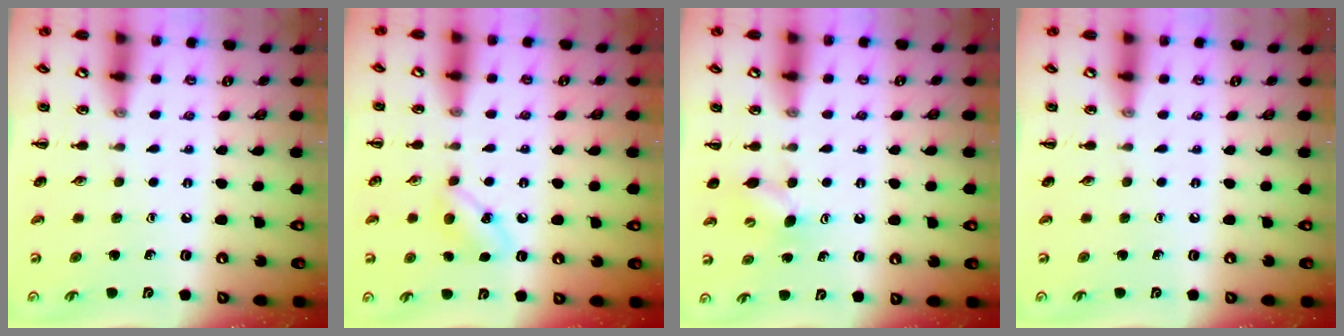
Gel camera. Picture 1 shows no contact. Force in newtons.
{"total": 5.6, "press": 5.4, "slide": 1.6}
{"total": 4.5, "press": 4.3, "slide": 1.2}
{"total": 0.0}